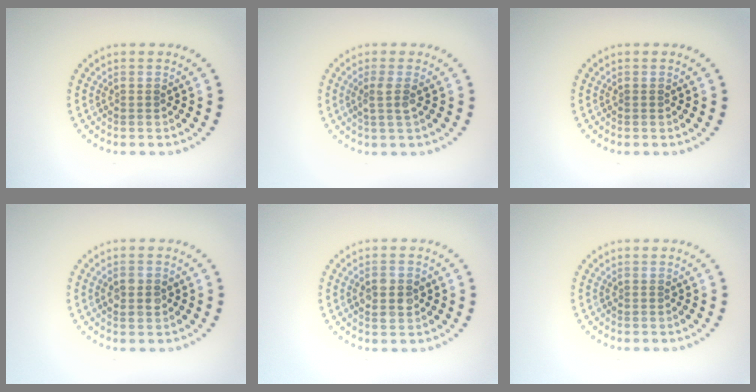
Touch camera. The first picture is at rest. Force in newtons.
{"total": 1.8, "press": 1.3, "slide": 1.2}
{"total": 0.0}
{"total": 2.2, "press": 2.2, "slide": 0.2}
{"total": 2.7, "press": 2.7, "slide": 0.1}
{"total": 0.0}